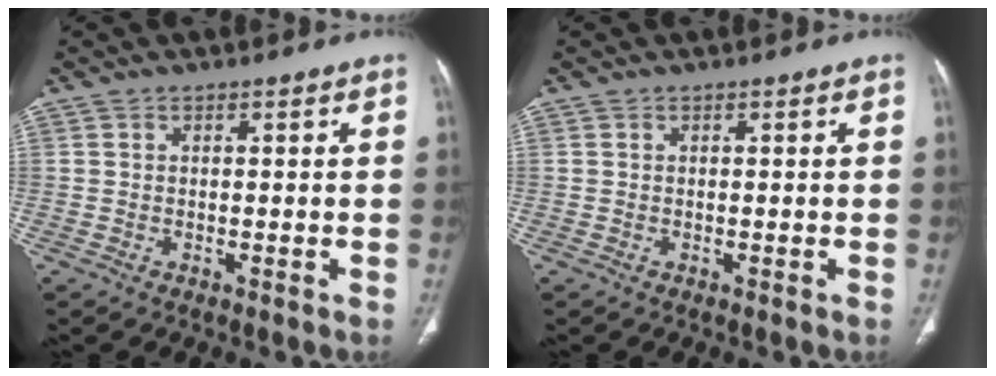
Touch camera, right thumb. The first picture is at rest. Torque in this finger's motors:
{"motor_torque": [0.08, 0.08, -0.01, -0.02, 0.00]}